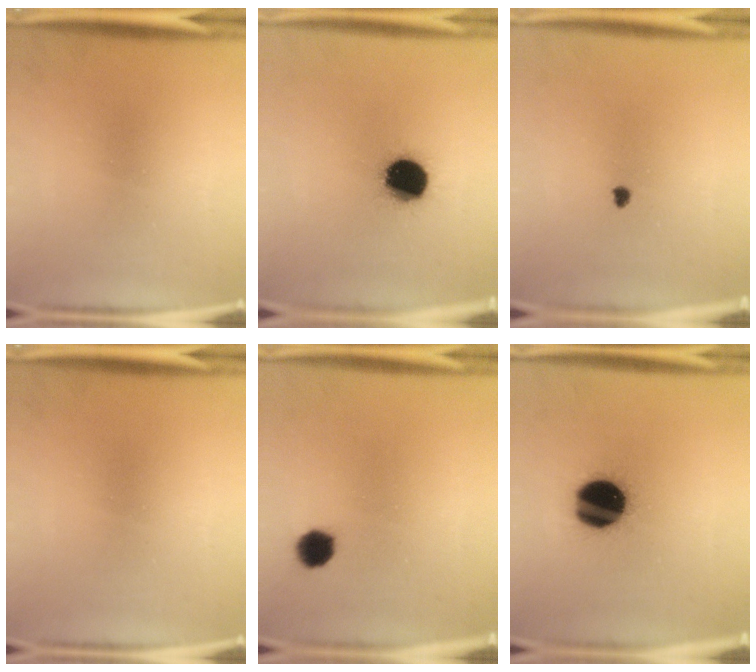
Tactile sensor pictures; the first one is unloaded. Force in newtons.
{"total": 14.2}
{"total": 1.0}
{"total": 0.0}
{"total": 4.6}
{"total": 19.3}